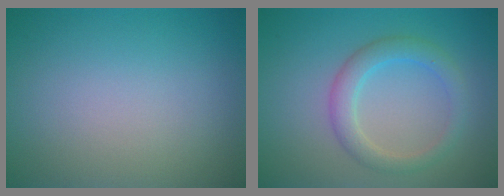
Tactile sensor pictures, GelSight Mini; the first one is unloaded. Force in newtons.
{"total": 2.9, "press": 2.9, "slide": 0.2}